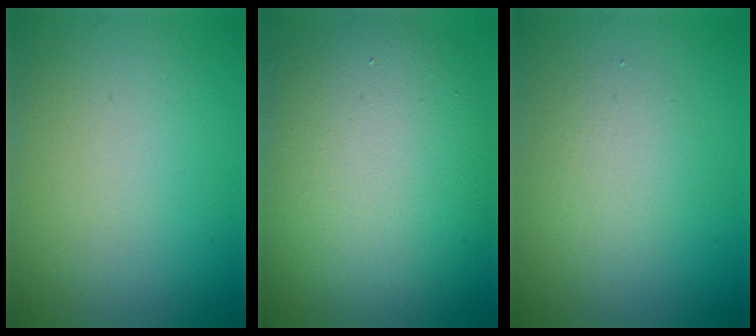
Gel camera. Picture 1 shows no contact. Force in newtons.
{"total": 12.6, "press": 12.6, "slide": 0.9}
{"total": 2.4, "press": 2.4, "slide": 0.2}